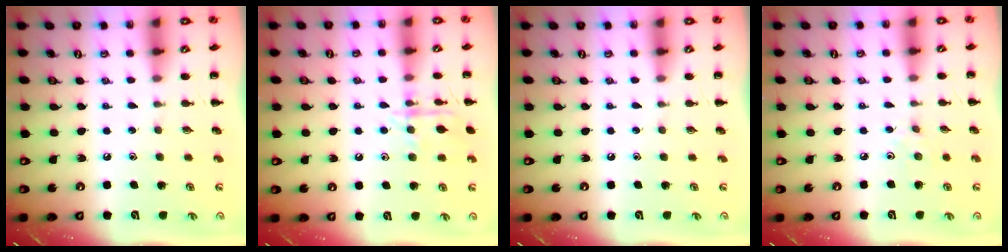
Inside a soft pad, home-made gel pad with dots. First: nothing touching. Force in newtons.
{"total": 11.7, "press": 11.7, "slide": 0.6}
{"total": 0.0}
{"total": 2.7, "press": 2.5, "slide": 0.9}